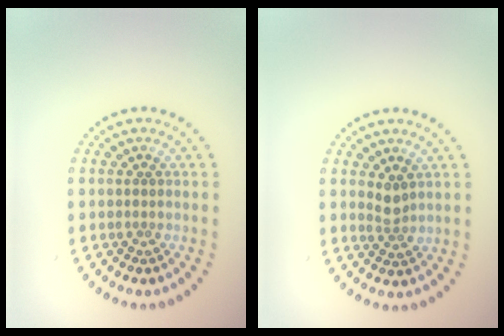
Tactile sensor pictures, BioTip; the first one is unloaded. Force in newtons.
{"total": 1.6, "press": 1.2, "slide": 1.0}